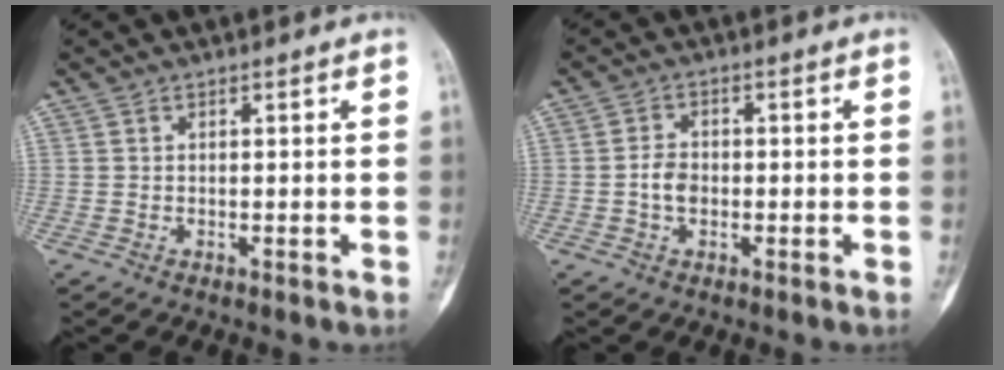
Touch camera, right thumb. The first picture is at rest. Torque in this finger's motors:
{"motor_torque": [0.59, 0.59, 0.24, -0.55, 0.12]}